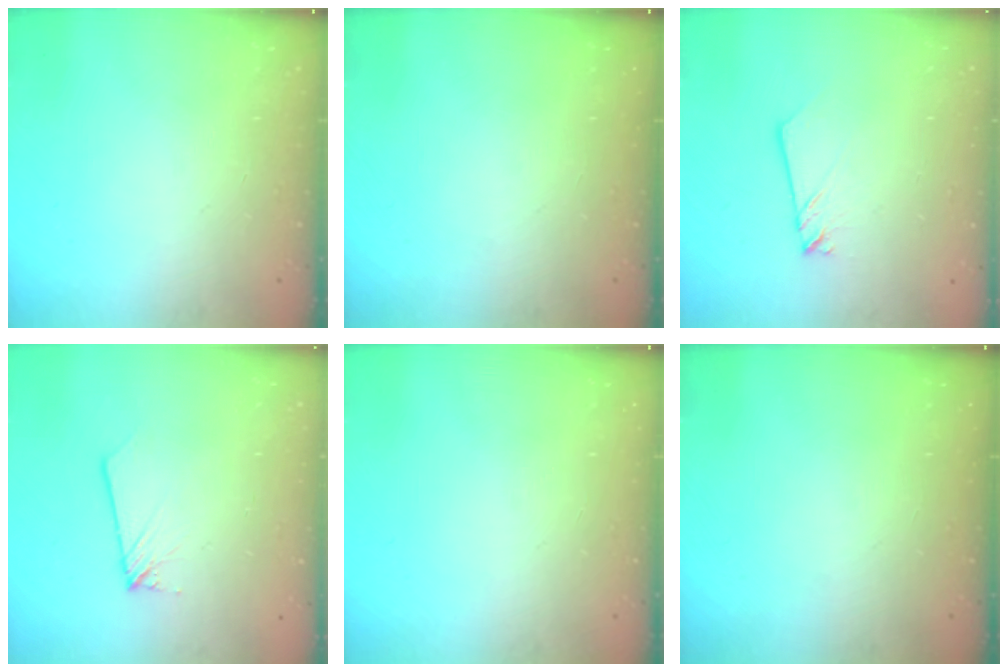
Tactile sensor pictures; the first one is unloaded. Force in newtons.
{"total": 0.0}
{"total": 2.4, "press": 2.4, "slide": 0.2}
{"total": 1.7, "press": 1.7, "slide": 0.1}
{"total": 0.0}
{"total": 0.0}